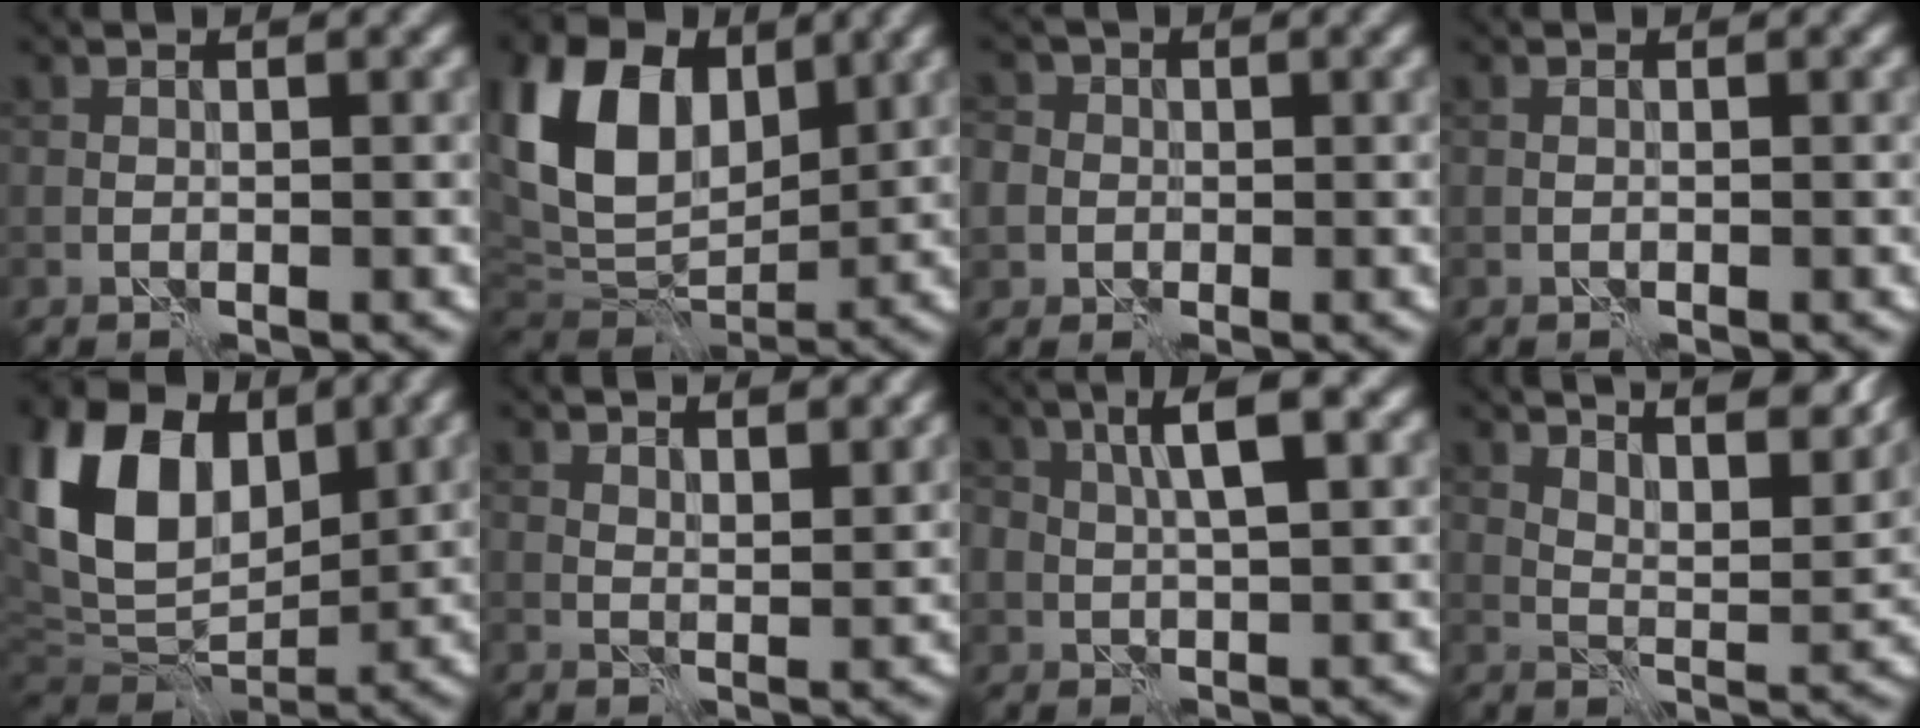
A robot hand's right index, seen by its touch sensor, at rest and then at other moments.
{"total": 11.3, "force": [3.2, 7.6, 7.6], "torque": [-0.162, 0.010, 0.054]}
{"total": 4.6, "force": [0.7, 4.3, 1.5], "torque": [-0.024, 0.031, -0.013]}
{"total": 0.0}
{"total": 12.6, "force": [3.6, 8.3, 8.7], "torque": [-0.189, 0.016, 0.059]}
{"total": 4.5, "force": [3.6, 1.4, 2.4], "torque": [-0.029, 0.013, 0.037]}
{"total": 4.4, "force": [1.5, 2.1, 3.6], "torque": [-0.066, 0.008, 0.025]}
{"total": 10.5, "force": [8.1, 2.7, 6.1], "torque": [-0.073, 0.013, 0.091]}